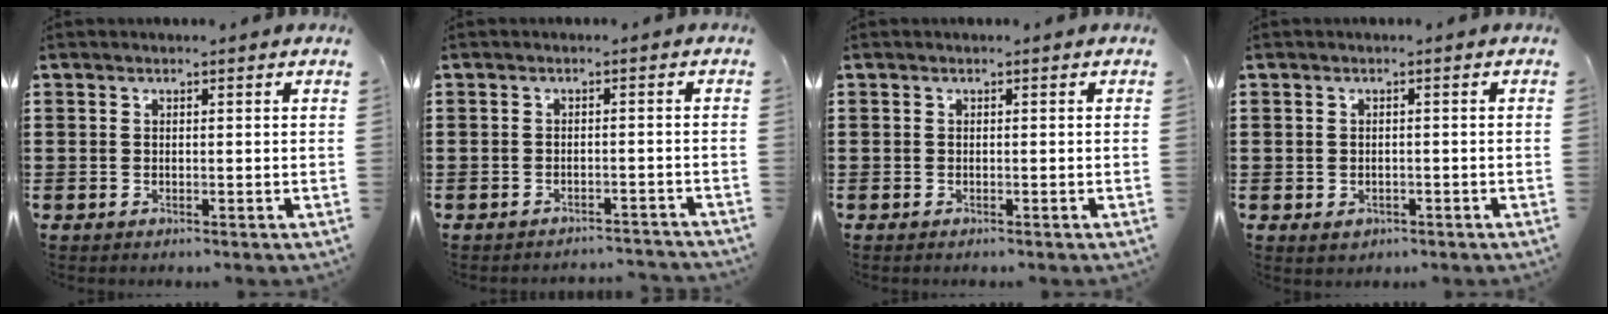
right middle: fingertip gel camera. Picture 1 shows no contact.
{"total": 1.9, "force": [-1.9, -0.1, 0.1], "torque": [-0.007, -0.001, -0.040]}
{"total": 0.0}
{"total": 1.2, "force": [-0.6, 1.0, 0.3], "torque": [-0.009, 0.001, -0.013]}